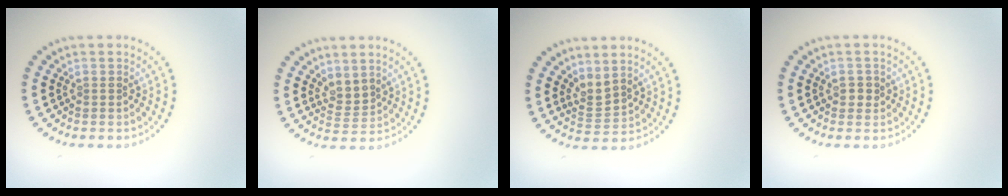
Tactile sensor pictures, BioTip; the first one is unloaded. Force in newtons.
{"total": 1.6, "press": 1.3, "slide": 1.1}
{"total": 2.1, "press": 1.5, "slide": 1.5}
{"total": 1.2, "press": 1.1, "slide": 0.4}